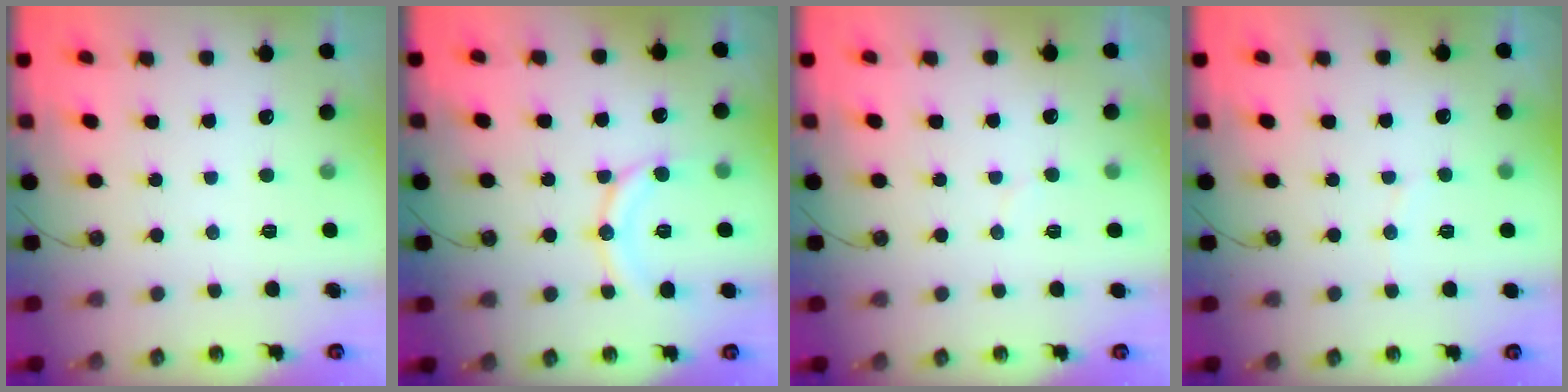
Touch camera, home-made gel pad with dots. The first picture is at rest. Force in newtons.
{"total": 11.9, "press": 11.8, "slide": 1.2}
{"total": 4.1, "press": 4.1, "slide": 0.4}
{"total": 3.1, "press": 2.7, "slide": 1.5}